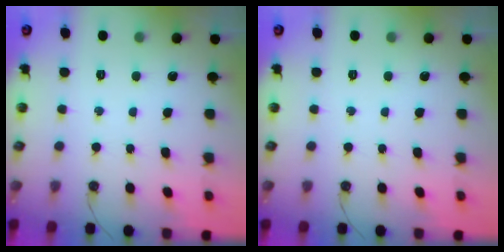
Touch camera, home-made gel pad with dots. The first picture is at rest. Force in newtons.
{"total": 0.0}